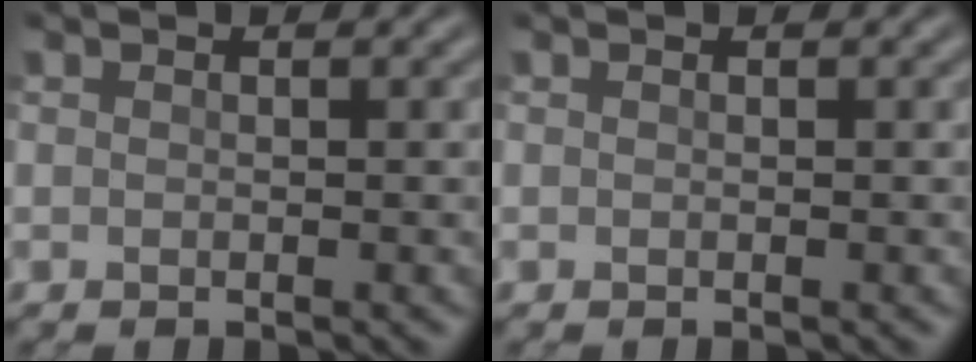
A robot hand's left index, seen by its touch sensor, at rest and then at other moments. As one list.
[{"total": 0.0}]